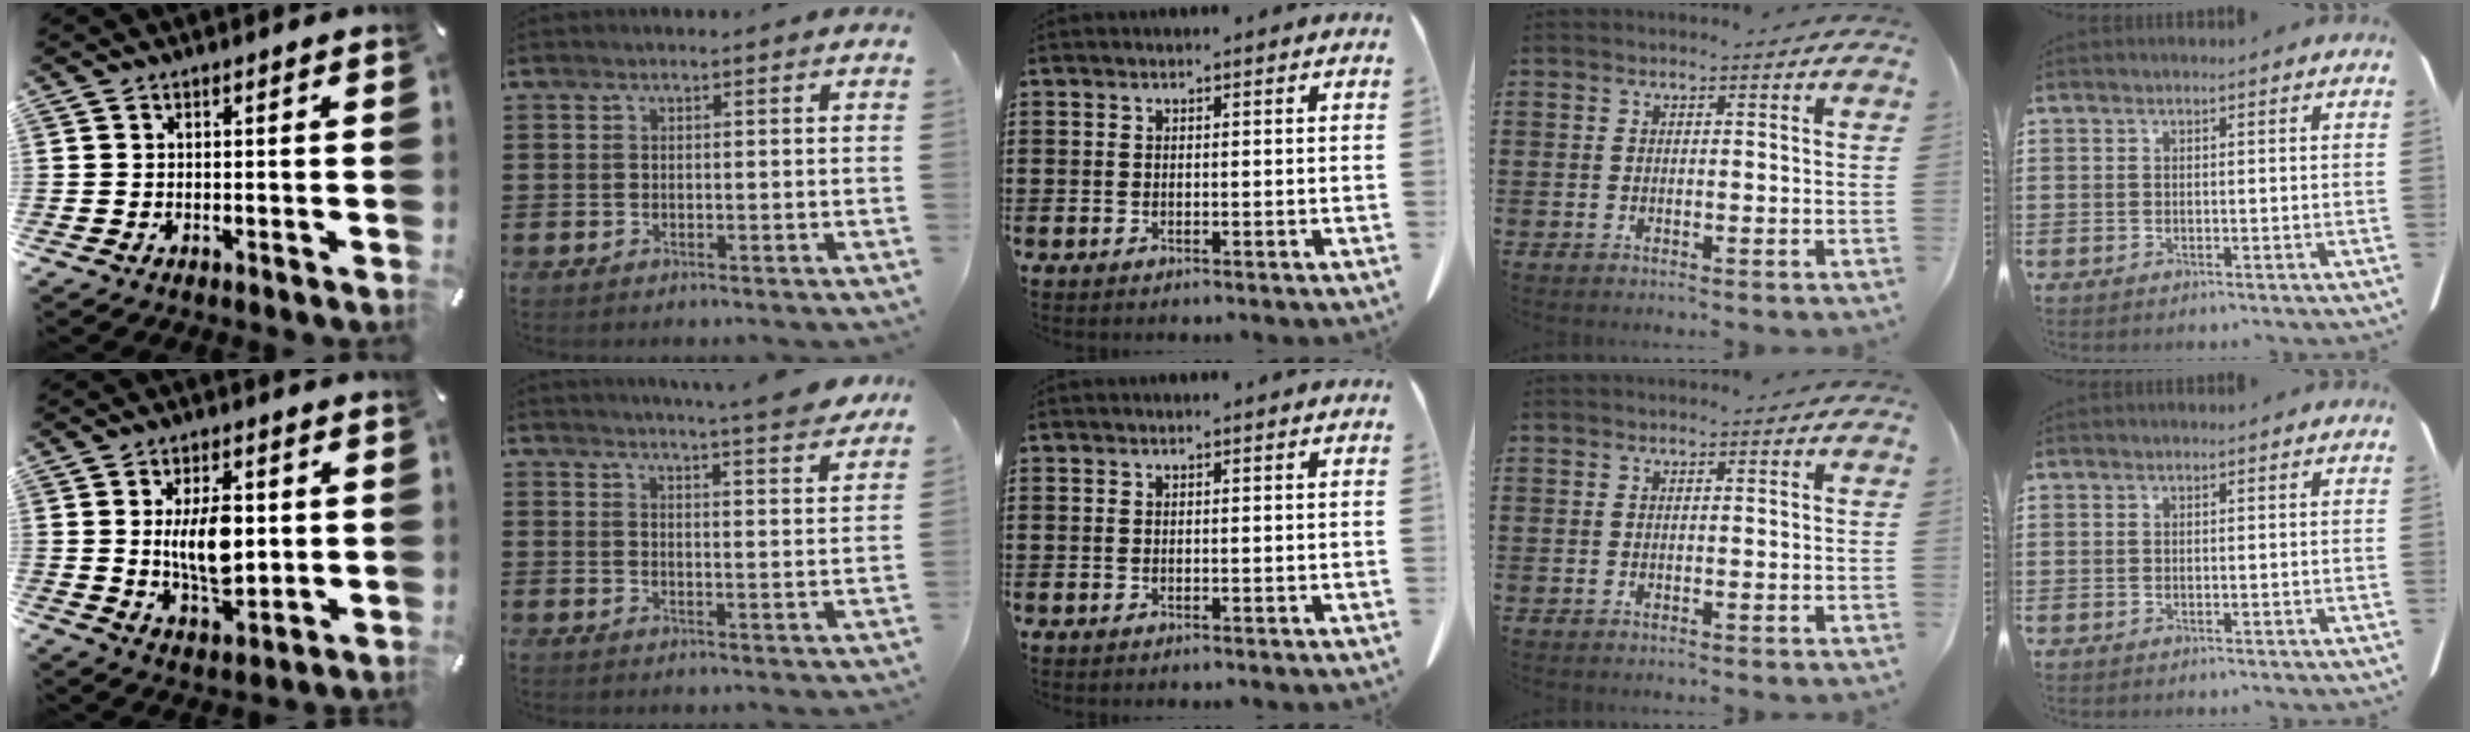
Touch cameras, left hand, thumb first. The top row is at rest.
{"thumb": {"total": 11.1, "force": [1.2, 6.1, 9.2], "torque": [-0.160, -0.003, 0.016]}, "index": {"total": 5.2, "force": [4.9, -0.7, 1.7], "torque": [-0.042, -0.027, 0.084]}}